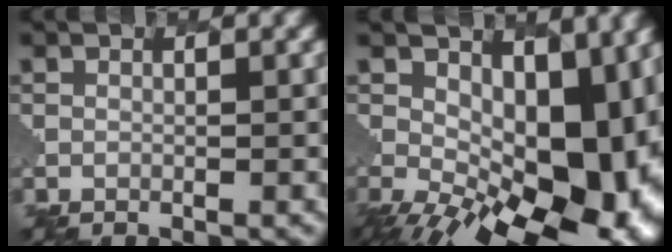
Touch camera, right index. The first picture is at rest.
{"total": 14.5, "force": [-0.8, 8.7, 11.6], "torque": [-0.164, -0.023, -0.003]}